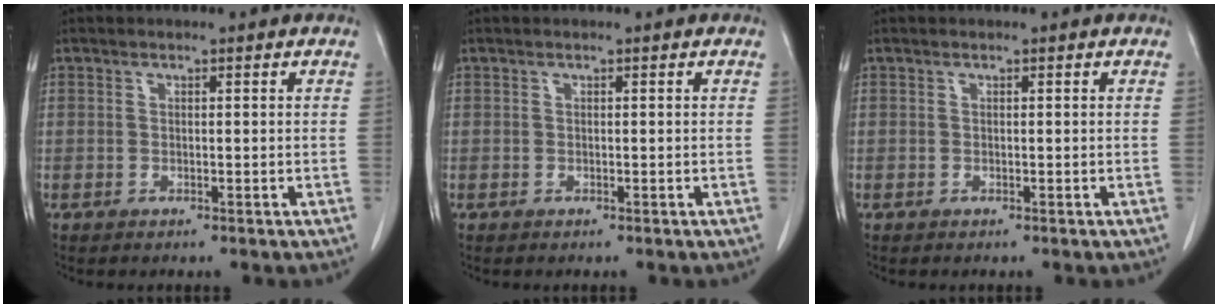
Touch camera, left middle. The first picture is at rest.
{"total": 0.0}
{"total": 0.0}